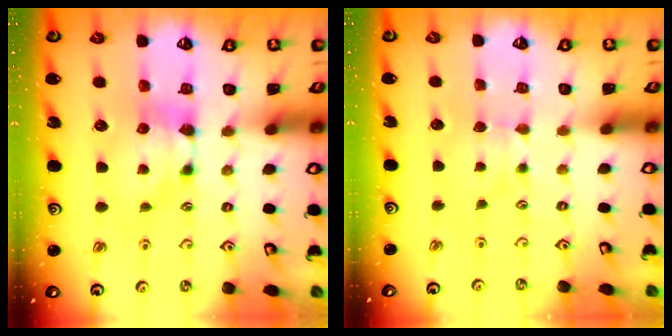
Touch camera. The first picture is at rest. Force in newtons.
{"total": 2.2, "press": 2.2, "slide": 0.5}